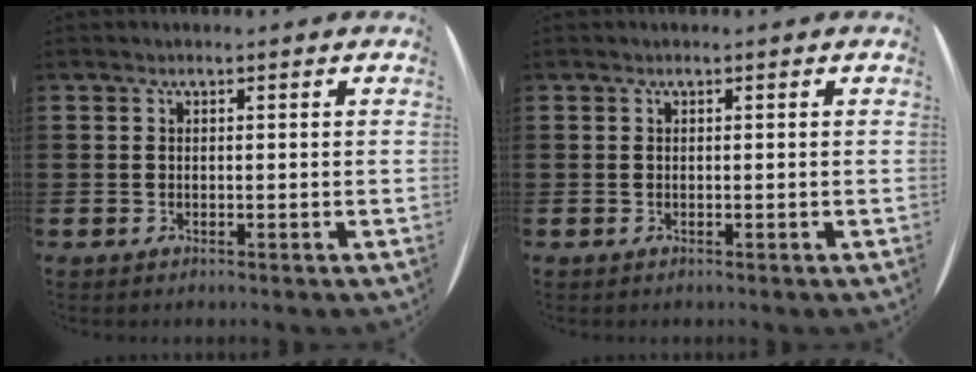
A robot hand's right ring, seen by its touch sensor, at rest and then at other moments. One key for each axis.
{"total": 0.0}